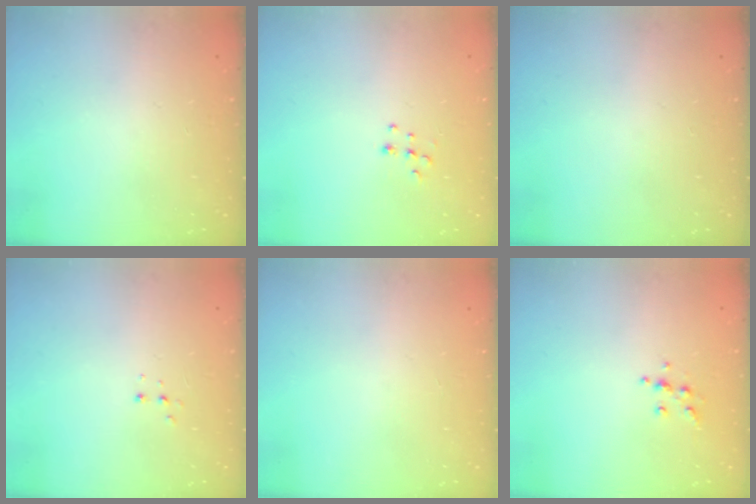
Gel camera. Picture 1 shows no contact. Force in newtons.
{"total": 7.0, "press": 6.9, "slide": 0.6}
{"total": 0.0}
{"total": 2.7, "press": 2.7, "slide": 0.5}
{"total": 0.0}
{"total": 6.4, "press": 6.4, "slide": 0.5}